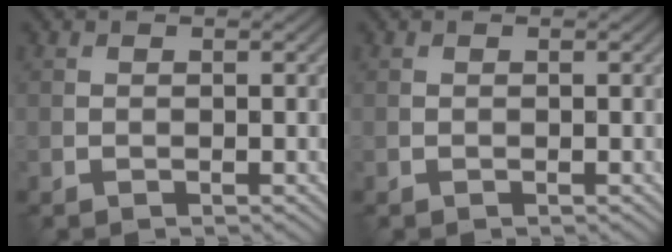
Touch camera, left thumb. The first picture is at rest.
{"total": 0.0}